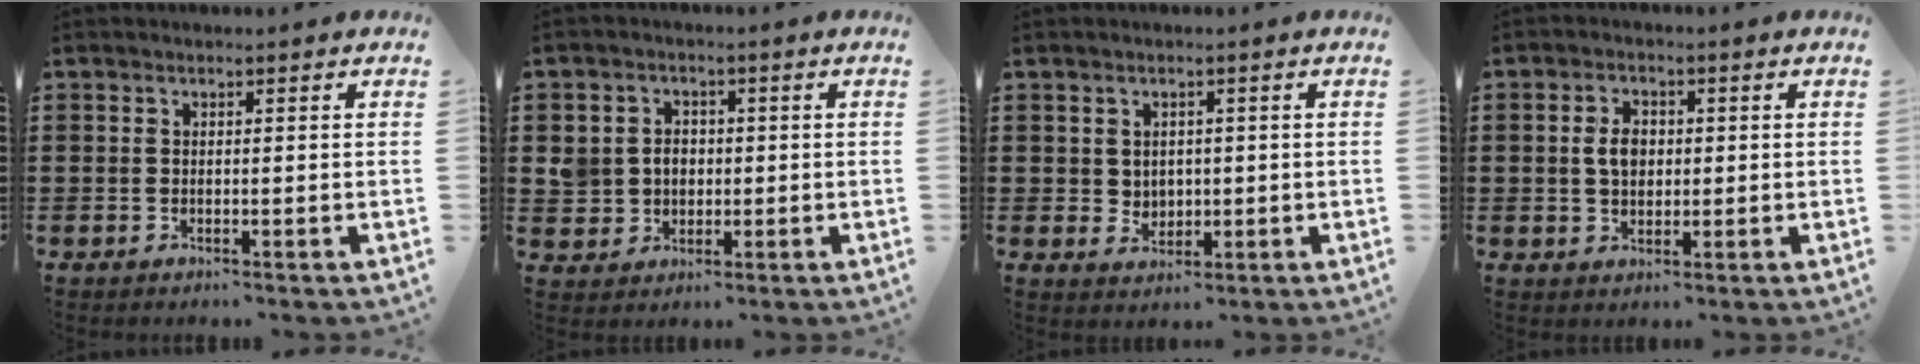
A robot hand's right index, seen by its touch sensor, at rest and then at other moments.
{"total": 4.7, "force": [0.2, 4.4, 1.5], "torque": [-0.052, 0.014, 0.000]}
{"total": 2.3, "force": [1.0, 2.0, 0.5], "torque": [-0.010, 0.008, 0.014]}
{"total": 3.7, "force": [0.3, 2.5, 2.8], "torque": [-0.060, 0.011, 0.003]}